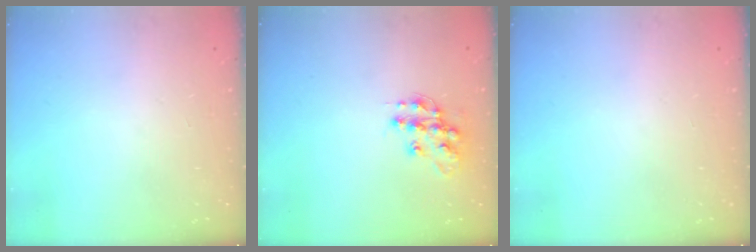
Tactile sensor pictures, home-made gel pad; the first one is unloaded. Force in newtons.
{"total": 13.6, "press": 13.6, "slide": 0.8}
{"total": 0.0}